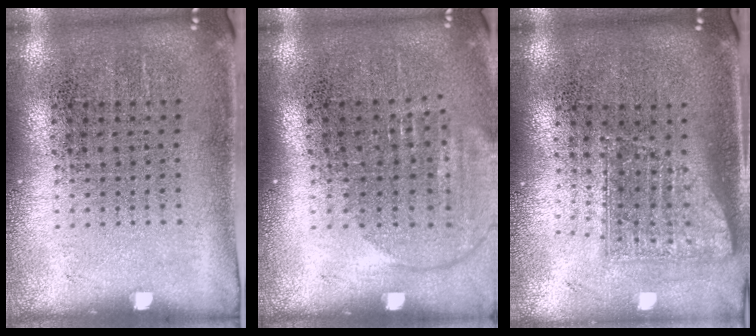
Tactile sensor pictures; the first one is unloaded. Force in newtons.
{"total": 1.5, "press": 1.3, "slide": 0.6}
{"total": 1.7, "press": 1.2, "slide": 1.1}